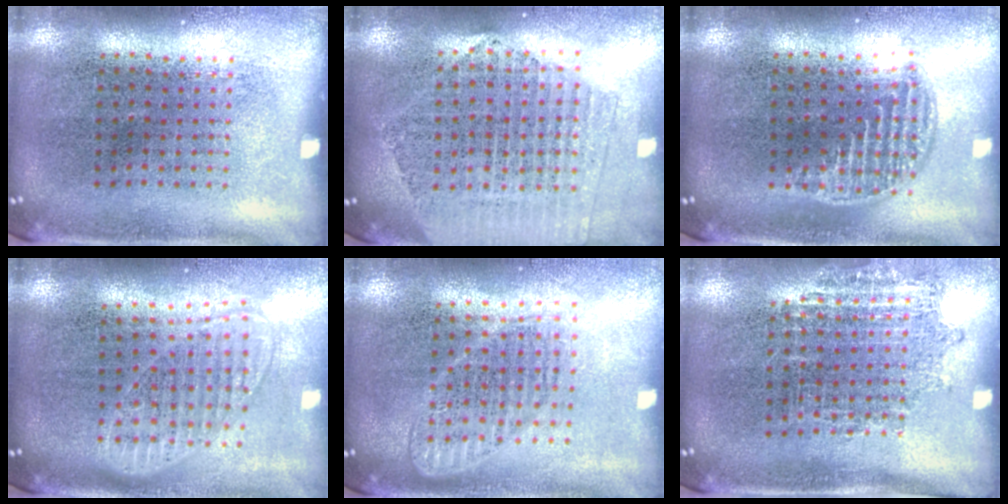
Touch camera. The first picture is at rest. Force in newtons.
{"total": 2.1, "press": 1.9, "slide": 0.9}
{"total": 1.2, "press": 1.1, "slide": 0.6}
{"total": 1.7, "press": 1.4, "slide": 1.0}
{"total": 1.6, "press": 1.4, "slide": 0.7}
{"total": 1.0, "press": 0.9, "slide": 0.4}